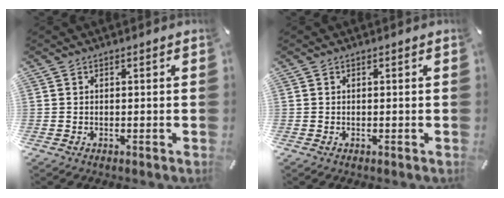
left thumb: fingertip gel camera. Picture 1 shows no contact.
{"total": 0.0}